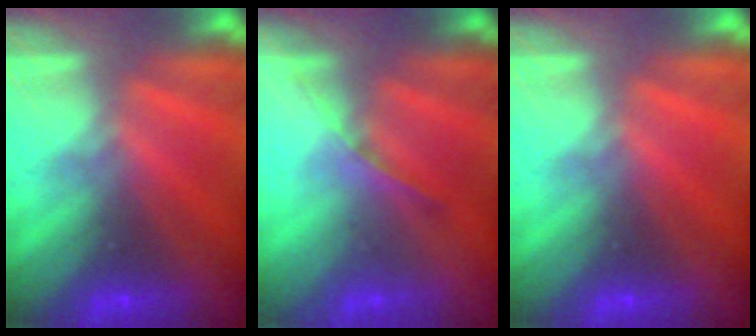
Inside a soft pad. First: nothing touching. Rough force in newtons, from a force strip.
{"total": 1.2}
{"total": 0.0}